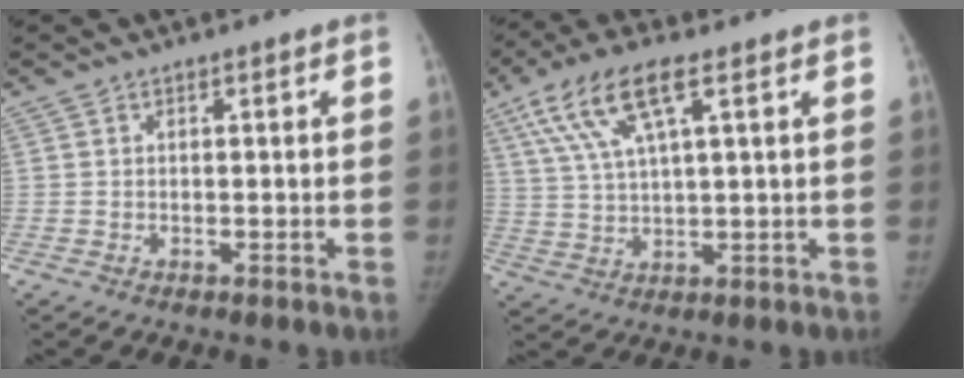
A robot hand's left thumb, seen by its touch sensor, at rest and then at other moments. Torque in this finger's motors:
{"motor_torque": [1.23, 0.84, 1.37, -0.67, 0.53]}